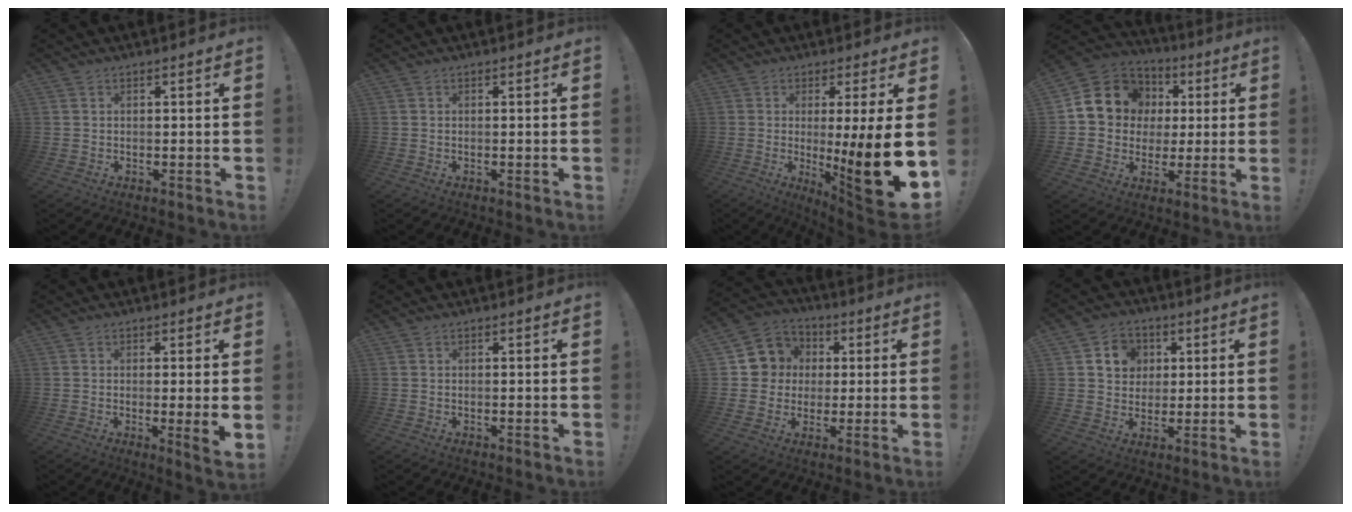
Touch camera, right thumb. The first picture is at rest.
{"total": 0.5, "force": [-0.2, -0.4, 0.3], "torque": [-0.001, -0.005, -0.003]}
{"total": 18.5, "force": [-2.0, 0.9, 18.4], "torque": [-0.268, -0.020, -0.028]}
{"total": 13.9, "force": [3.8, 12.4, 5.0], "torque": [-0.068, -0.009, 0.092]}
{"total": 5.0, "force": [0.0, -0.4, 4.9], "torque": [-0.067, -0.013, 0.002]}
{"total": 0.0}
{"total": 10.2, "force": [1.0, 9.8, 2.6], "torque": [-0.030, 0.005, 0.028]}
{"total": 8.8, "force": [2.7, 7.9, 2.6], "torque": [-0.039, -0.011, 0.056]}